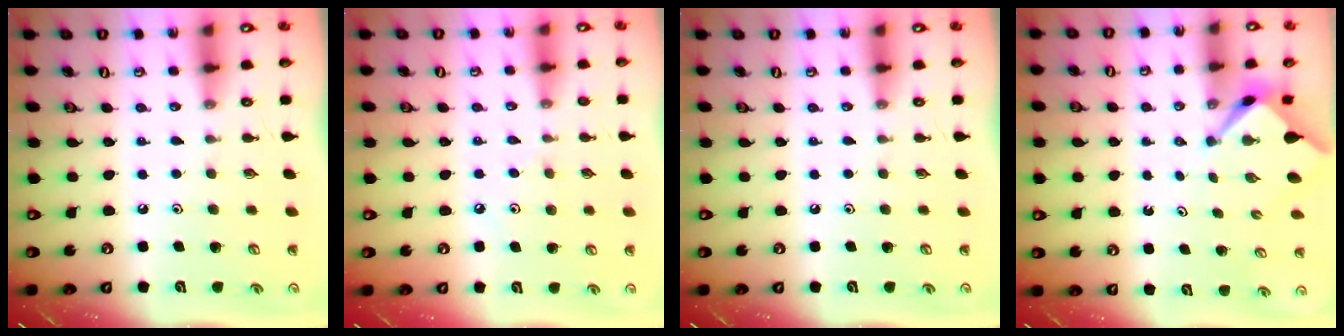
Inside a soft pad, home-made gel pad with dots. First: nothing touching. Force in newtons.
{"total": 5.1, "press": 5.0, "slide": 0.7}
{"total": 0.0}
{"total": 2.2, "press": 2.2, "slide": 0.1}